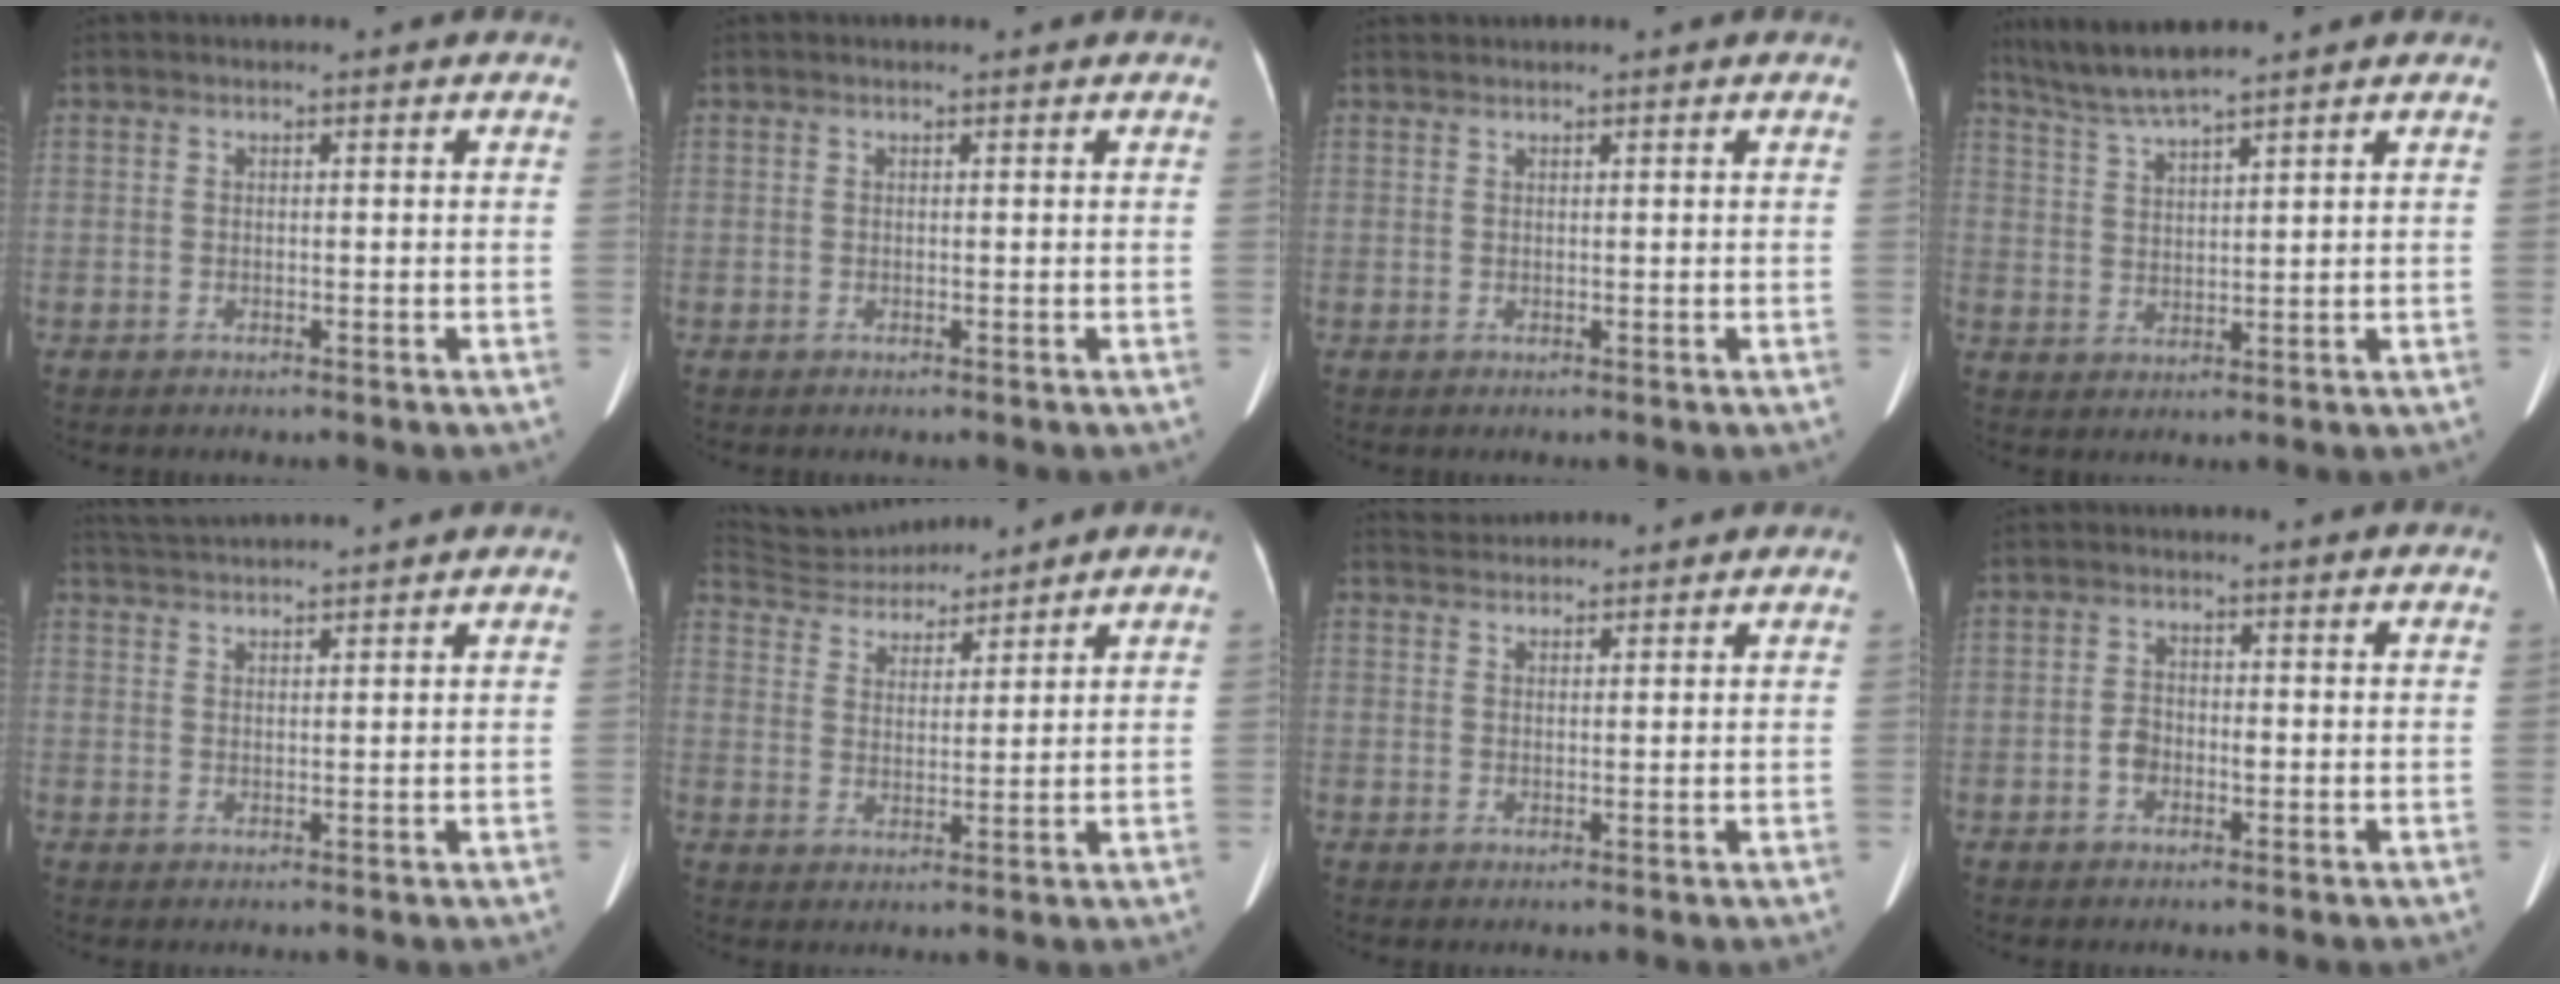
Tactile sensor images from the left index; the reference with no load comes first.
{"total": 0.0}
{"total": 0.5, "force": [0.5, -0.1, 0.0], "torque": [-0.005, 0.010, 0.017]}
{"total": 6.1, "force": [5.4, -0.6, 2.7], "torque": [-0.064, 0.007, 0.114]}
{"total": 9.2, "force": [8.8, -0.7, 2.8], "torque": [-0.057, 0.035, 0.138]}
{"total": 10.8, "force": [10.4, 1.8, 2.3], "torque": [-0.047, 0.024, 0.190]}
{"total": 5.7, "force": [5.5, 1.1, 0.7], "torque": [-0.011, 0.039, 0.084]}
{"total": 2.3, "force": [-0.6, 1.5, 1.7], "torque": [-0.034, 0.009, -0.013]}